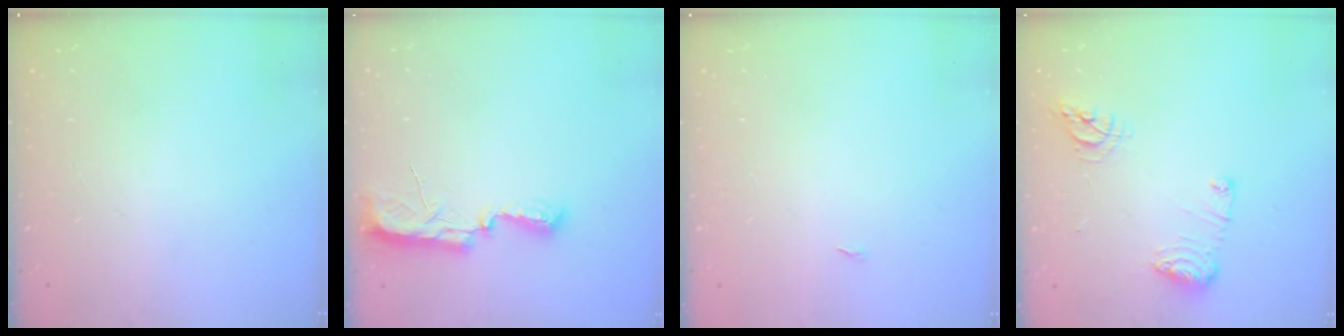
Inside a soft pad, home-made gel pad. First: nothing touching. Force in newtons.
{"total": 7.7, "press": 7.7, "slide": 0.8}
{"total": 4.0, "press": 1.3, "slide": 3.7}
{"total": 10.5, "press": 10.5, "slide": 1.0}